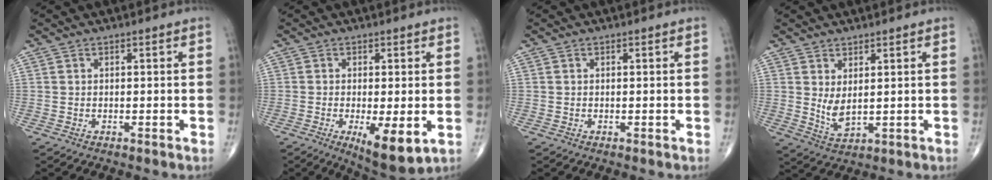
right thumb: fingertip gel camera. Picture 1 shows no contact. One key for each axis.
{"total": 8.6, "fx": -2.4, "fy": 2.6, "fz": 7.8, "tx": -0.120, "ty": -0.023, "tz": -0.034}
{"total": 0.0}
{"total": 4.5, "fx": 1.1, "fy": 2.0, "fz": 3.9, "tx": -0.069, "ty": -0.017, "tz": 0.032}